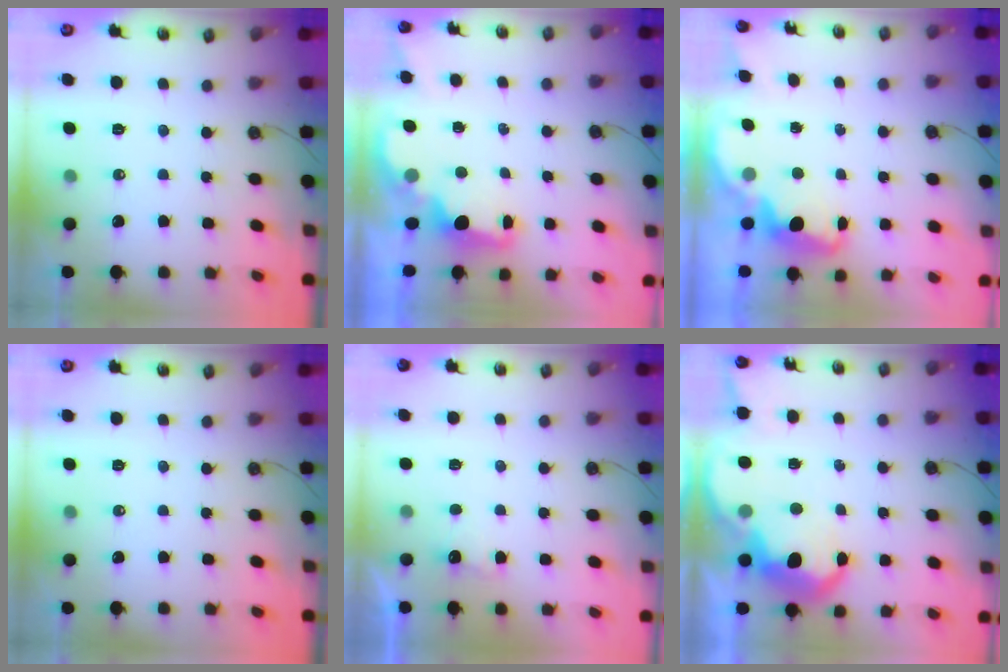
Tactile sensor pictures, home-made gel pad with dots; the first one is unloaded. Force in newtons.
{"total": 2.1, "press": 2.0, "slide": 0.8}
{"total": 2.5, "press": 2.4, "slide": 0.7}
{"total": 0.0}
{"total": 2.6, "press": 2.5, "slide": 0.8}
{"total": 11.1, "press": 11.0, "slide": 0.7}